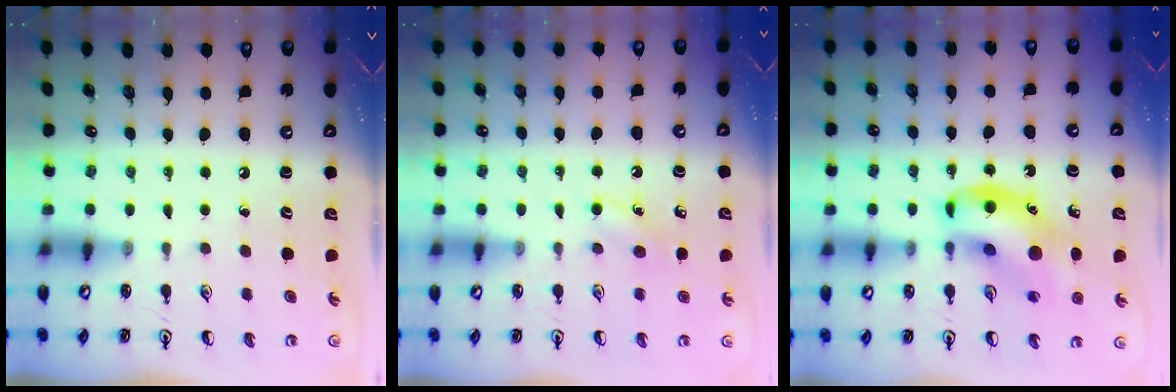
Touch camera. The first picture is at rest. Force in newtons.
{"total": 3.8, "press": 3.6, "slide": 1.2}
{"total": 15.5, "press": 15.1, "slide": 3.5}